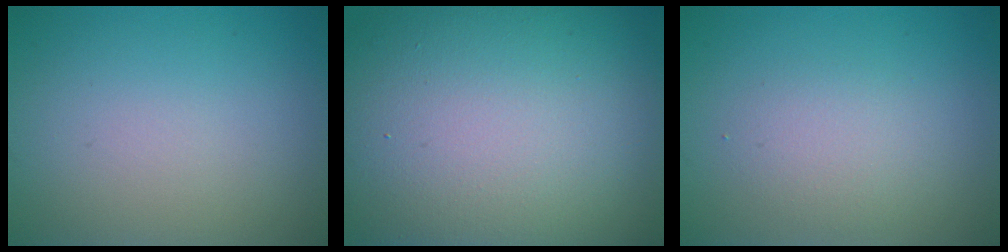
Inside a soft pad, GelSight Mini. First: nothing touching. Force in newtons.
{"total": 19.5, "press": 19.5, "slide": 0.9}
{"total": 2.2, "press": 2.2, "slide": 0.1}